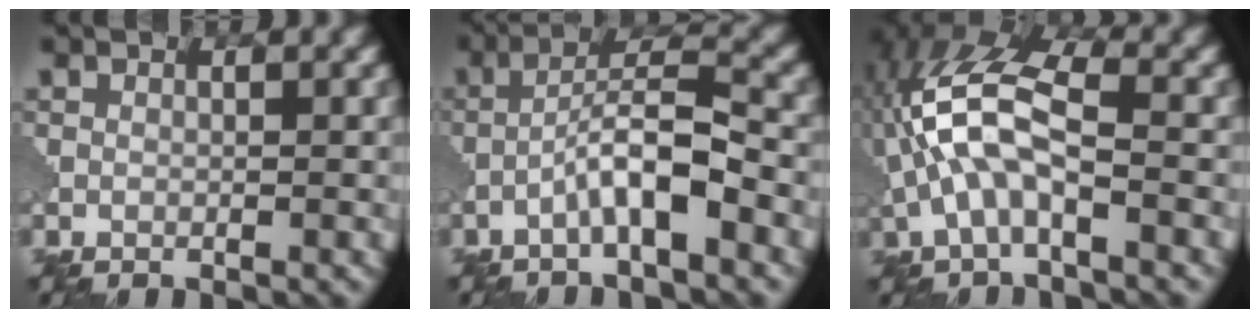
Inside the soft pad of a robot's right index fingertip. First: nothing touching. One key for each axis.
{"total": 5.3, "fx": -2.4, "fy": 1.0, "fz": 4.6, "tx": -0.082, "ty": 0.022, "tz": -0.050}
{"total": 8.5, "fx": -1.0, "fy": 3.7, "fz": 7.6, "tx": -0.166, "ty": 0.031, "tz": -0.031}